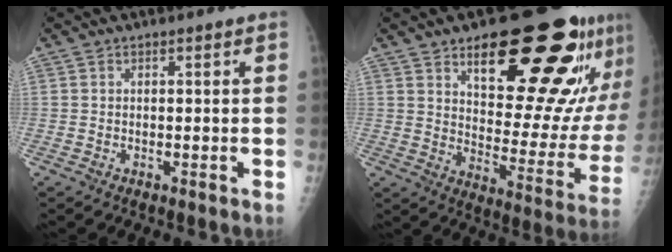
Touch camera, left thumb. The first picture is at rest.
{"total": 25.8, "force": [15.2, 9.7, 18.5], "torque": [-0.206, -0.067, 0.224]}